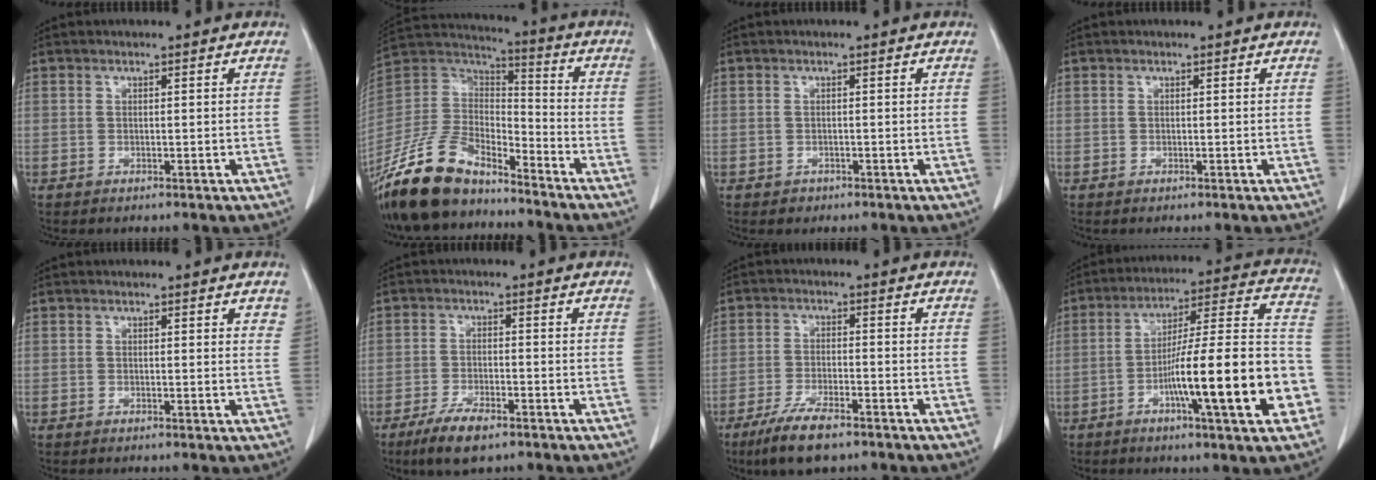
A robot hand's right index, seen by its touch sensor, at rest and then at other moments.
{"total": 17.4, "force": [-14.0, 6.4, 8.1], "torque": [-0.171, 0.012, -0.267]}
{"total": 1.0, "force": [-0.7, 0.7, 0.2], "torque": [-0.003, 0.001, -0.009]}
{"total": 0.0}
{"total": 1.6, "force": [1.2, 0.5, 0.9], "torque": [-0.004, -0.001, 0.007]}
{"total": 6.1, "force": [-4.2, 1.6, 4.2], "torque": [-0.083, -0.010, -0.072]}
{"total": 7.7, "force": [-5.5, 1.6, 5.2], "torque": [-0.099, -0.014, -0.095]}
{"total": 19.7, "force": [-6.5, 1.3, 18.6], "torque": [-0.252, 0.014, -0.098]}